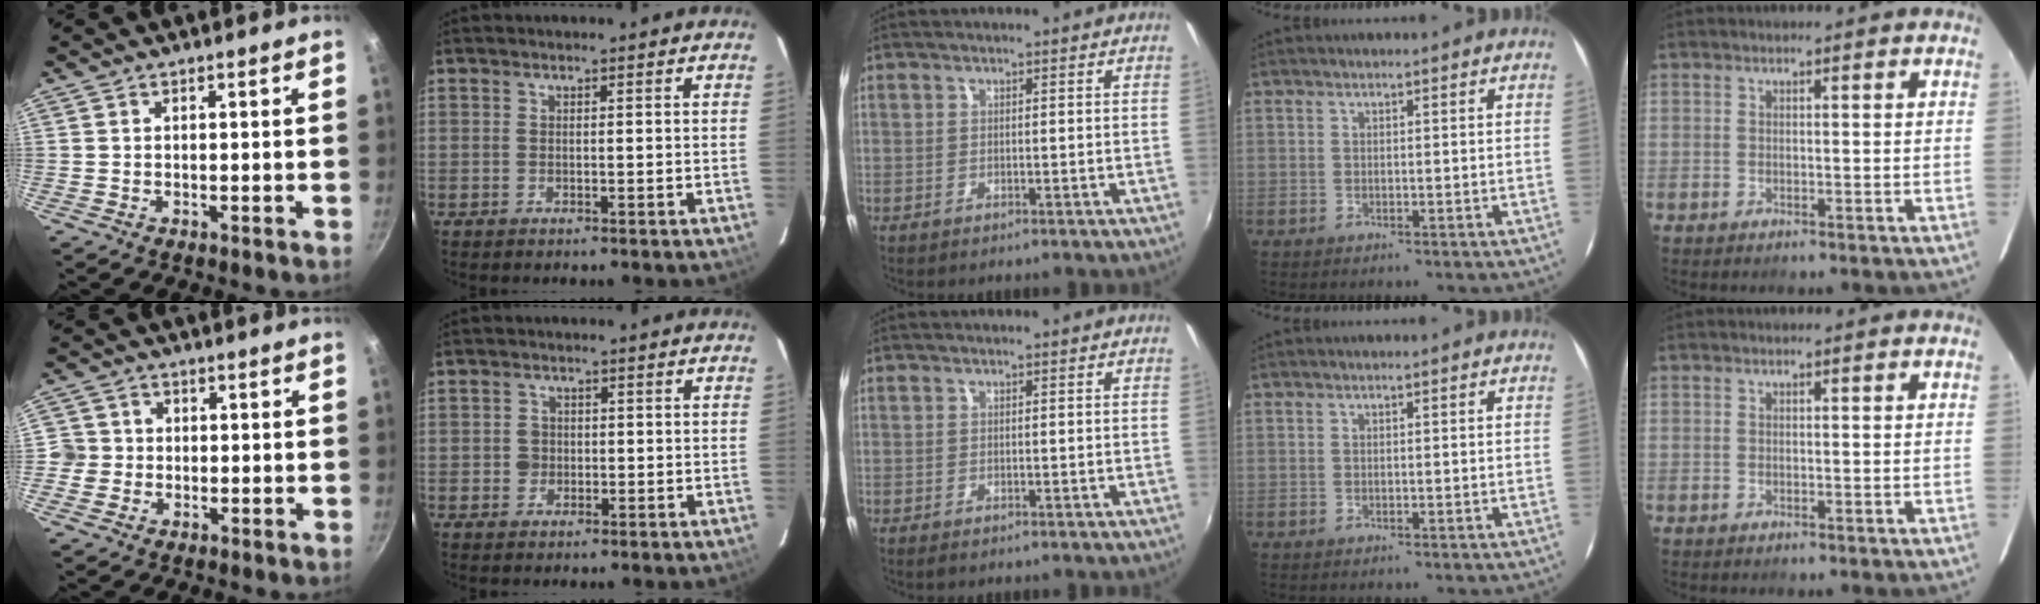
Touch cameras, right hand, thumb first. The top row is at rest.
{"thumb": {"total": 4.1, "force": [-0.8, 3.9, 0.9], "torque": [0.014, 0.010, -0.021]}, "index": {"total": 2.2, "force": [-0.3, 2.2, 0.4], "torque": [-0.005, 0.005, -0.004]}}